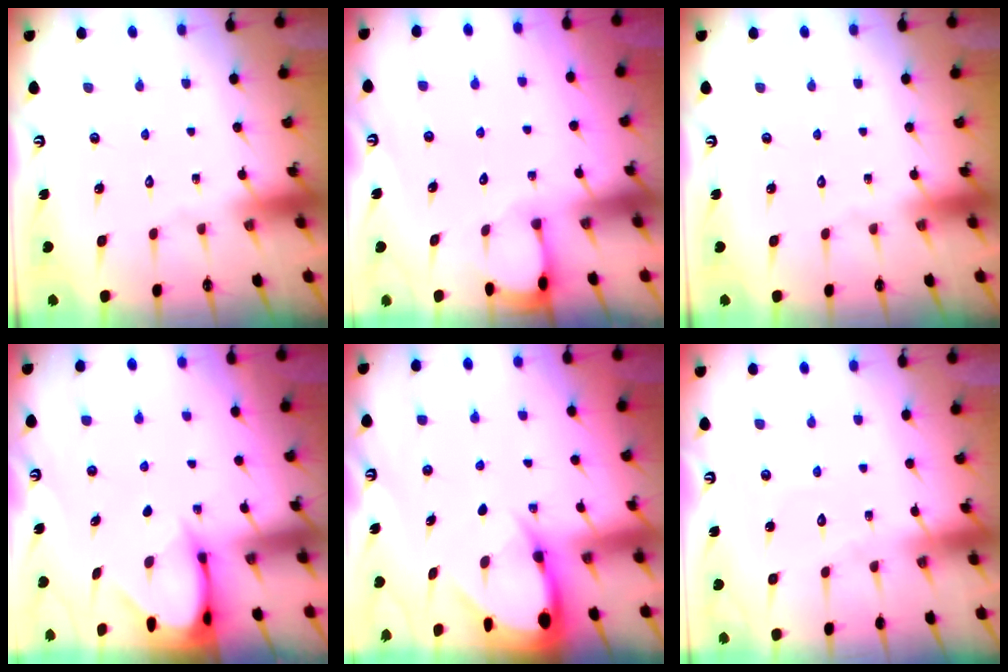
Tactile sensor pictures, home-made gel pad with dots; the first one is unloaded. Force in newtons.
{"total": 0.9, "press": 0.8, "slide": 0.2}
{"total": 0.0}
{"total": 3.3, "press": 3.3, "slide": 0.3}
{"total": 5.4, "press": 5.4, "slide": 0.7}
{"total": 4.0, "press": 4.0, "slide": 0.4}